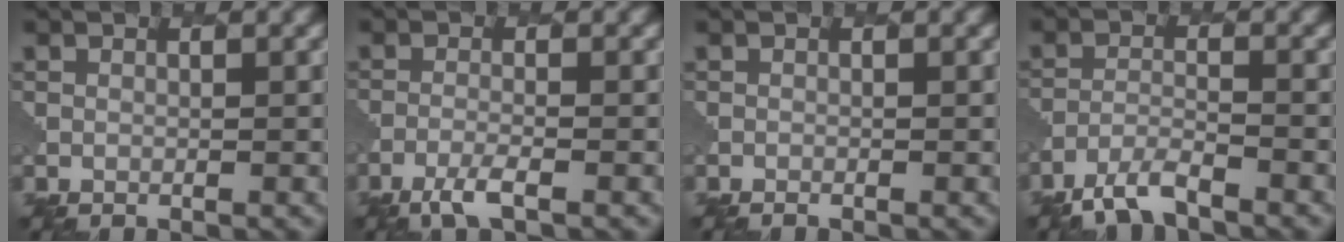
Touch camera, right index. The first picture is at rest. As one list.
[{"total": 2.2, "force": [-1.6, 0.3, 1.5], "torque": [-0.032, -0.001, -0.042]}, {"total": 0.7, "force": [-0.6, 0.2, 0.2], "torque": [0.008, 0.004, -0.005]}, {"total": 3.7, "force": [-3.2, 0.8, 1.6], "torque": [-0.040, -0.004, -0.071]}]